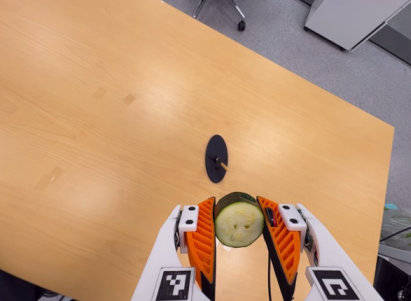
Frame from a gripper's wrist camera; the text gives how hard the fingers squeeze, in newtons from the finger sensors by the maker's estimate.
{"total": 11.2, "left": 10.0, "right": 12.4}